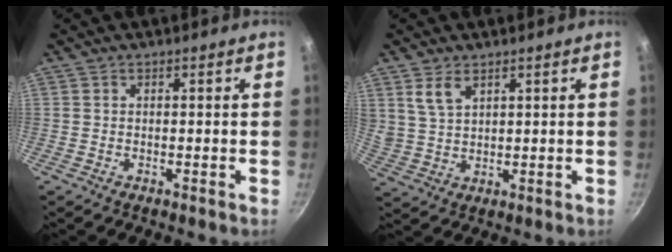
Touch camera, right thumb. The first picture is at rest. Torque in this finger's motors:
{"motor_torque": [0.14, 1.38, 0.93, 1.00, 0.43]}